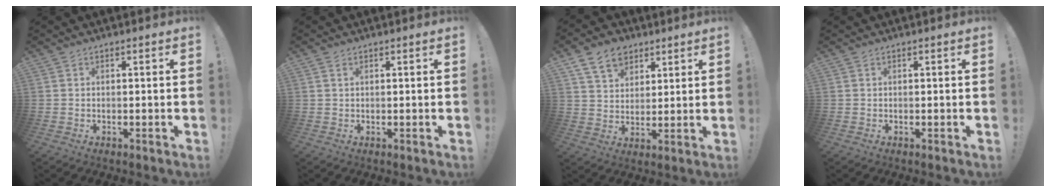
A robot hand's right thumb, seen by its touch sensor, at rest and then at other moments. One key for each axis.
{"total": 0.8, "fx": 0.4, "fy": 0.3, "fz": 0.5, "tx": -0.011, "ty": 0.001, "tz": 0.008}
{"total": 10.7, "fx": 6.3, "fy": 7.5, "fz": 4.4, "tx": -0.065, "ty": -0.027, "tz": 0.120}
{"total": 0.0}